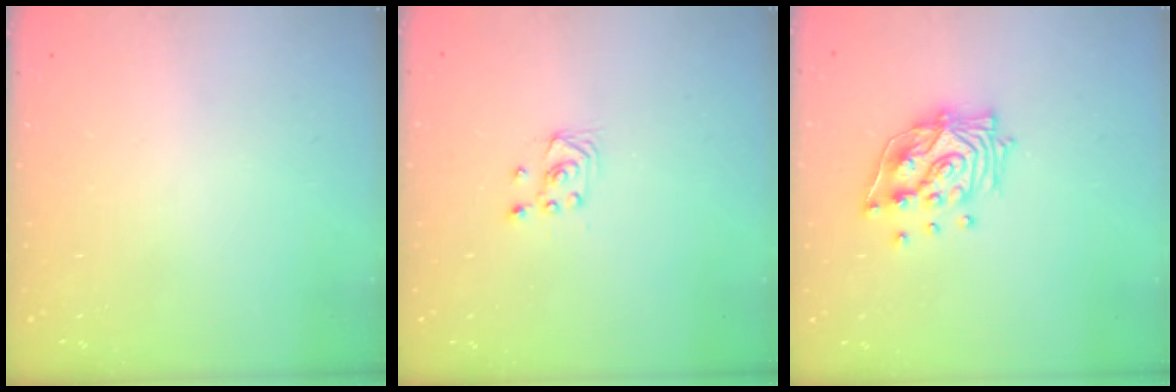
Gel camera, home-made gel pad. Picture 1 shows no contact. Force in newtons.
{"total": 3.0, "press": 2.8, "slide": 1.1}
{"total": 14.2, "press": 14.1, "slide": 1.9}